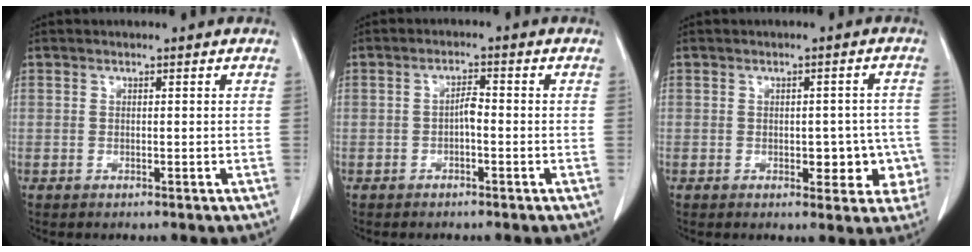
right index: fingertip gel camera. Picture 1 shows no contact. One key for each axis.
{"total": 2.0, "fx": -0.6, "fy": 0.6, "fz": 1.9, "tx": -0.031, "ty": 0.005, "tz": -0.011}
{"total": 5.6, "fx": -1.3, "fy": 3.1, "fz": 4.5, "tx": -0.032, "ty": 0.012, "tz": -0.010}